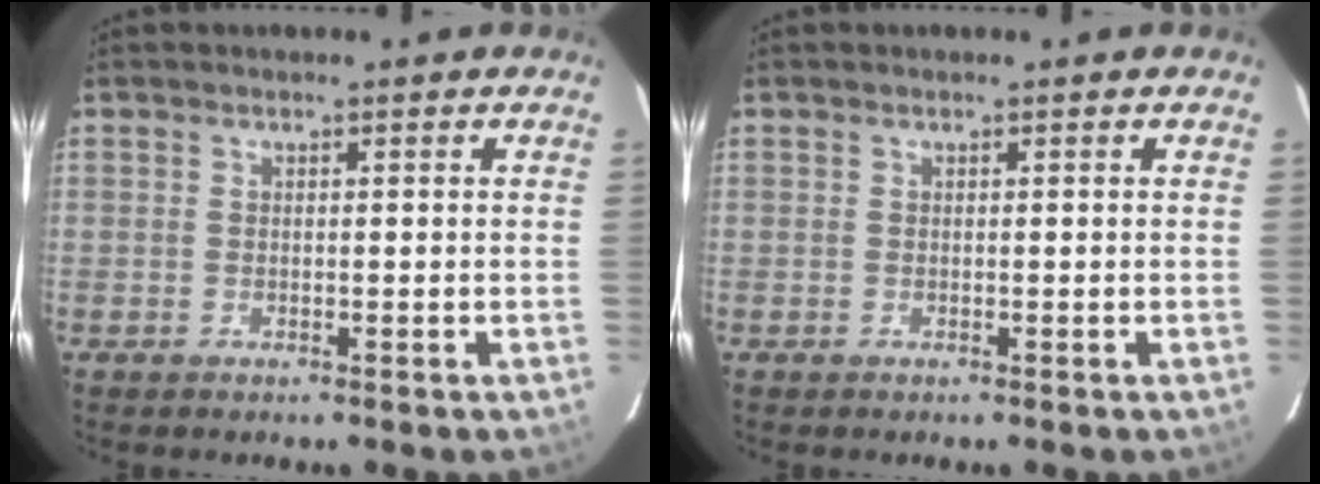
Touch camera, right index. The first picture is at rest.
{"total": 0.0}